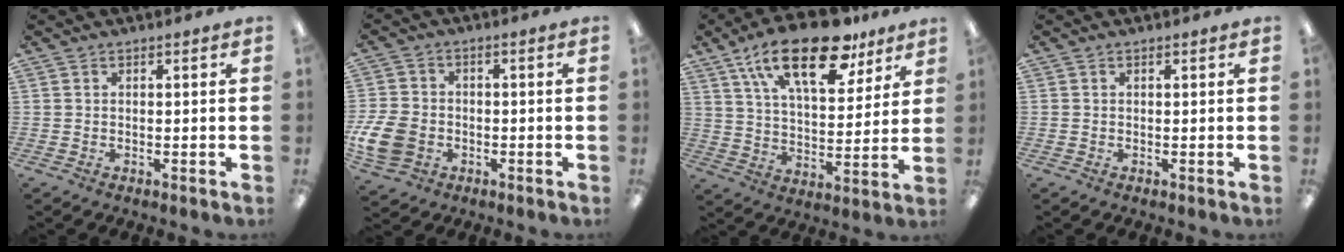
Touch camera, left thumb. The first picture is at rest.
{"total": 9.6, "force": [-2.8, 7.2, 5.6], "torque": [-0.126, 0.006, -0.049]}
{"total": 21.9, "force": [13.8, 9.5, 14.1], "torque": [-0.234, -0.059, 0.233]}
{"total": 0.0}